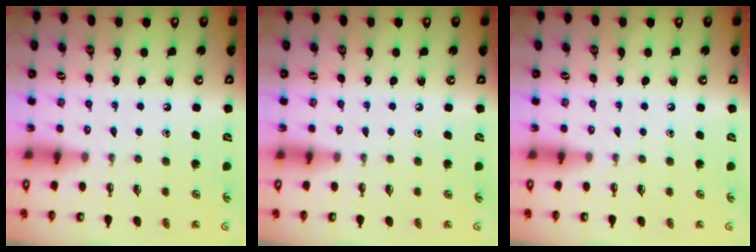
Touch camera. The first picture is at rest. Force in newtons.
{"total": 0.0}
{"total": 0.0}